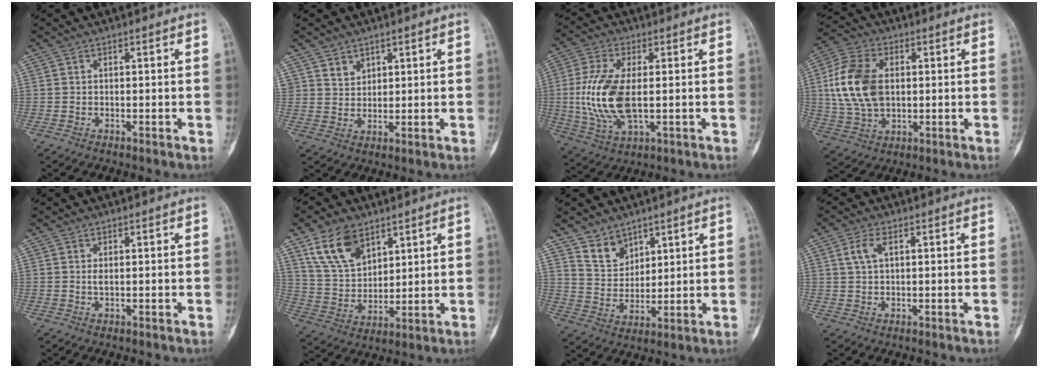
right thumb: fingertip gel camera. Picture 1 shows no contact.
{"total": 3.3, "force": [2.2, 2.3, 0.8], "torque": [0.005, -0.018, 0.044]}
{"total": 13.6, "force": [-0.1, 6.4, 12.0], "torque": [-0.260, -0.008, 0.006]}
{"total": 14.7, "force": [1.7, 9.5, 11.1], "torque": [-0.219, 0.005, 0.034]}
{"total": 1.9, "force": [0.4, 0.5, 1.8], "torque": [-0.042, -0.004, 0.013]}
{"total": 11.9, "force": [7.3, 6.8, 6.5], "torque": [-0.104, -0.030, 0.152]}
{"total": 6.9, "force": [5.1, 4.2, 1.9], "torque": [-0.012, -0.038, 0.109]}
{"total": 3.4, "force": [1.2, 1.7, 2.7], "torque": [-0.062, 0.006, 0.026]}